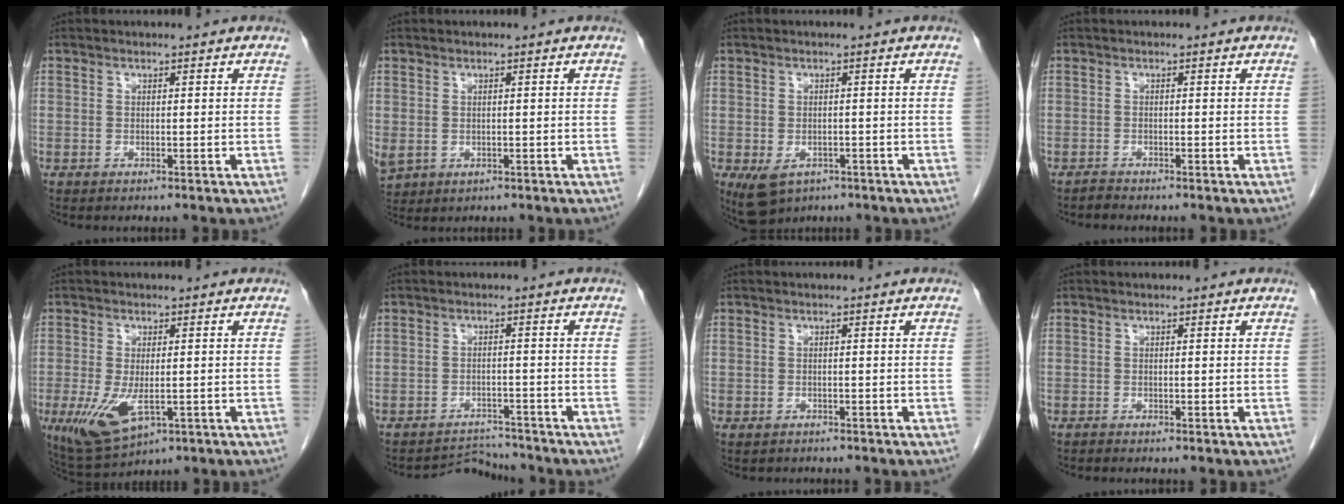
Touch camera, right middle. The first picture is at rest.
{"total": 5.0, "force": [-0.8, 3.9, 3.0], "torque": [-0.088, -0.008, -0.001]}
{"total": 5.2, "force": [-2.6, 3.4, 2.8], "torque": [-0.052, -0.008, -0.031]}
{"total": 0.8, "force": [-0.8, 0.0, 0.0], "torque": [-0.003, -0.003, -0.016]}
{"total": 7.8, "force": [-2.4, 3.4, 6.7], "torque": [-0.130, -0.020, -0.027]}
{"total": 3.7, "force": [-3.4, 0.0, -1.6], "torque": [0.028, 0.001, -0.049]}
{"total": 1.3, "force": [-1.0, 0.8, 0.3], "torque": [-0.011, 0.001, -0.012]}
{"total": 0.0}